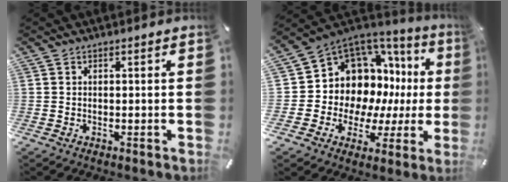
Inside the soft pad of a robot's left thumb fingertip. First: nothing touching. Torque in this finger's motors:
{"motor_torque": [2.46, 2.49, 0.66, 0.36, 0.12]}